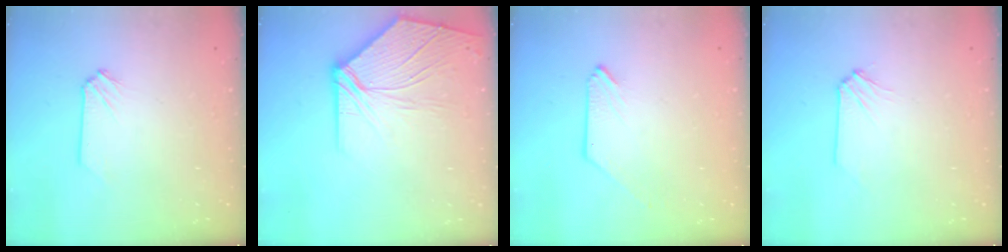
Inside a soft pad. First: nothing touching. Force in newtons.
{"total": 10.1, "press": 9.9, "slide": 1.8}
{"total": 0.0}
{"total": 0.0}